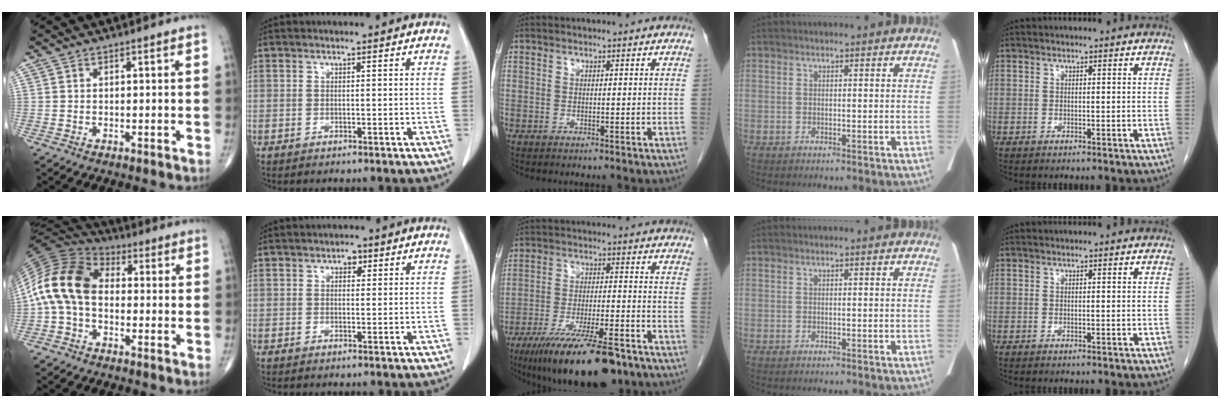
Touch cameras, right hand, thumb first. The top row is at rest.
{"thumb": {"total": 14.2, "force": [-0.8, 9.5, 10.4], "torque": [-0.208, 0.033, -0.029]}, "index": {"total": 1.7, "force": [0.9, 1.1, 1.0], "torque": [-0.010, 0.003, 0.009]}, "middle": {"total": 16.5, "force": [-12.1, 3.3, 10.8], "torque": [-0.164, -0.027, -0.196]}}